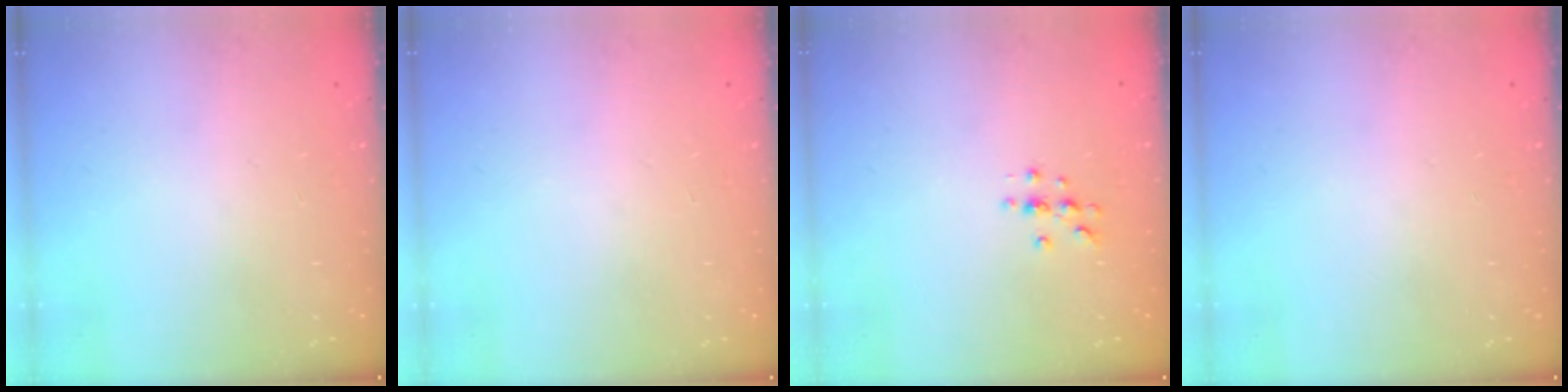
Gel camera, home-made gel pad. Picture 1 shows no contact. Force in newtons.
{"total": 0.0}
{"total": 4.2, "press": 4.2, "slide": 0.5}
{"total": 0.0}